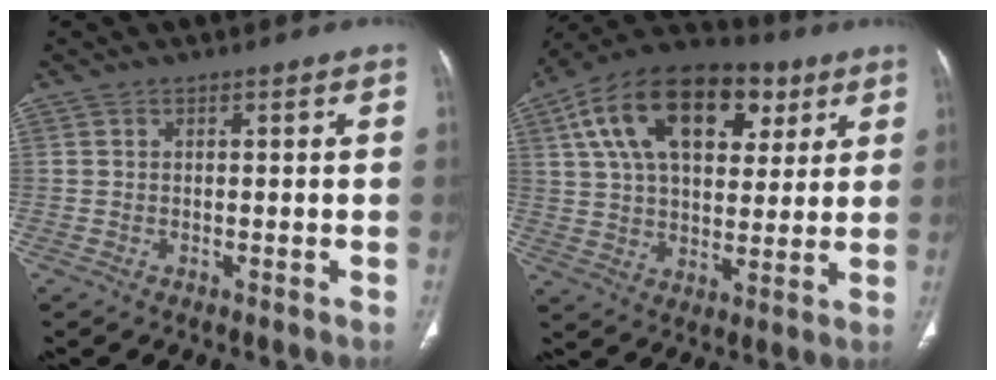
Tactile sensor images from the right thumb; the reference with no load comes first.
{"total": 23.4, "force": [9.4, 13.9, 16.3], "torque": [-0.258, 0.013, 0.152]}